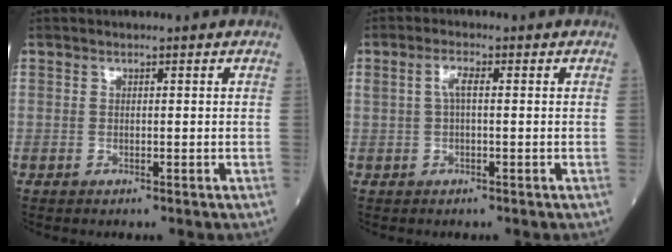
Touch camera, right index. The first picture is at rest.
{"total": 2.4, "force": [0.4, 0.6, 2.3], "torque": [-0.050, 0.010, 0.009]}